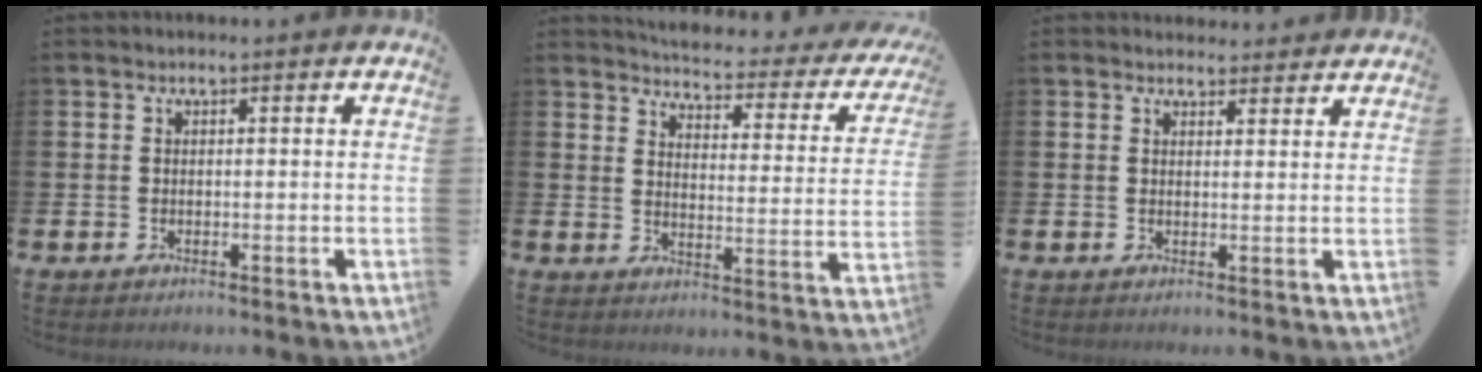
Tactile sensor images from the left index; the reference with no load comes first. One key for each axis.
{"total": 3.8, "fx": 3.6, "fy": 0.9, "fz": 0.8, "tx": -0.034, "ty": -0.038, "tz": 0.054}
{"total": 2.4, "fx": 2.3, "fy": 0.7, "fz": -0.2, "tx": 0.008, "ty": -0.012, "tz": 0.041}